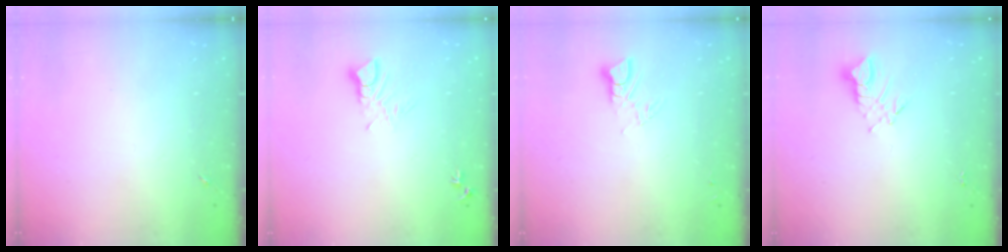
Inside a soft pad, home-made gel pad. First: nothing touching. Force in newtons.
{"total": 7.2, "press": 7.2, "slide": 0.8}
{"total": 3.6, "press": 3.6, "slide": 0.2}
{"total": 4.2, "press": 4.2, "slide": 0.2}